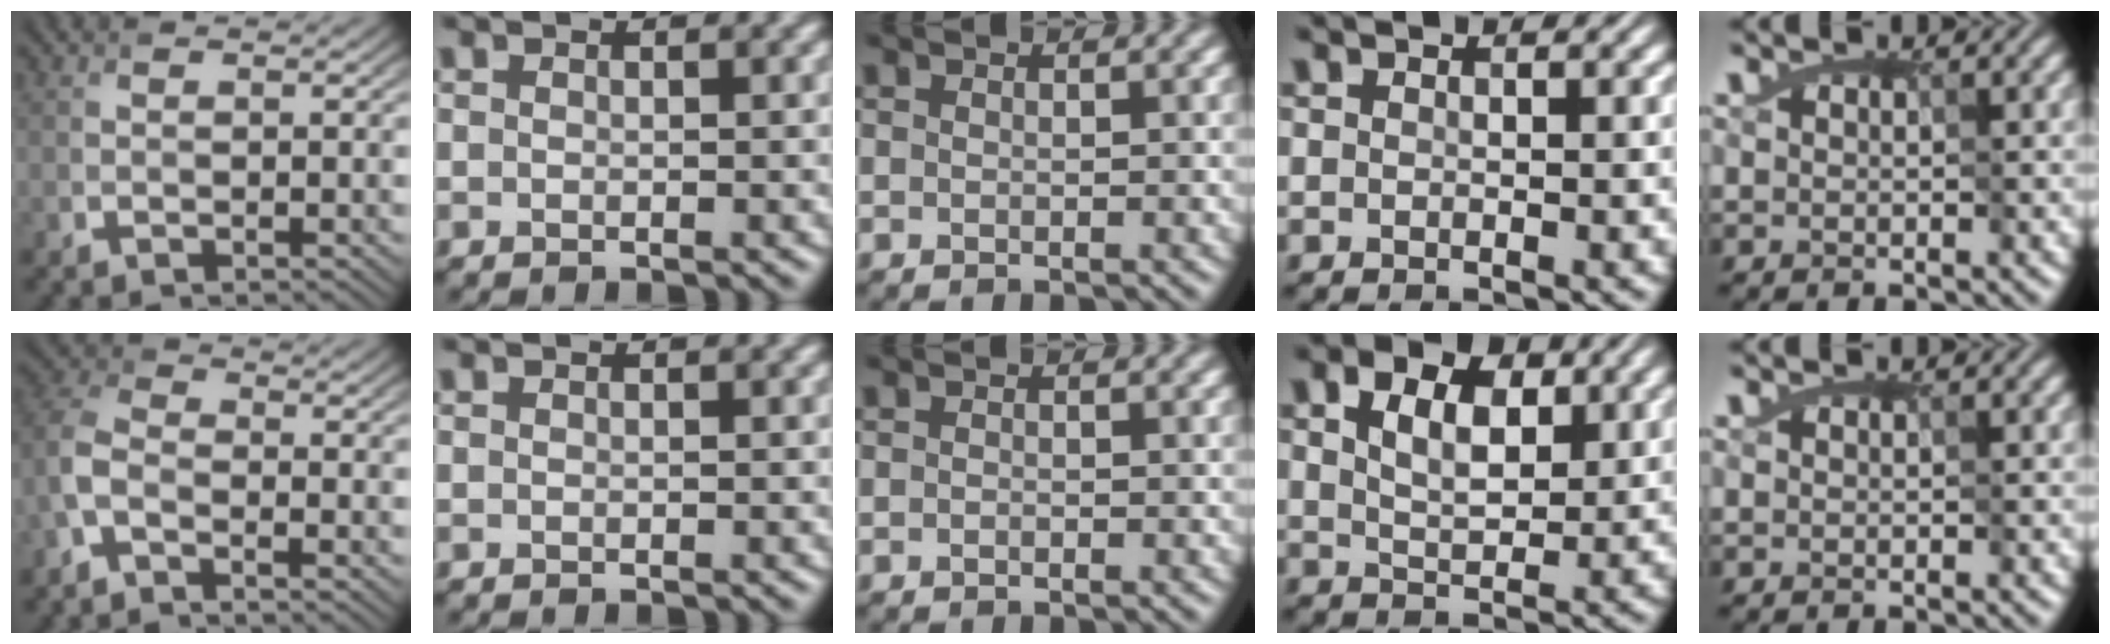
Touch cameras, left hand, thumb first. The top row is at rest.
{"thumb": {"total": 4.8, "force": [-2.6, 2.4, 3.3], "torque": [-0.085, 0.008, -0.070]}, "middle": {"total": 0.5, "force": [-0.5, -0.1, 0.0], "torque": [-0.005, -0.004, -0.012]}, "ring": {"total": 4.9, "force": [2.1, 2.8, 3.4], "torque": [-0.058, 0.003, 0.031]}}